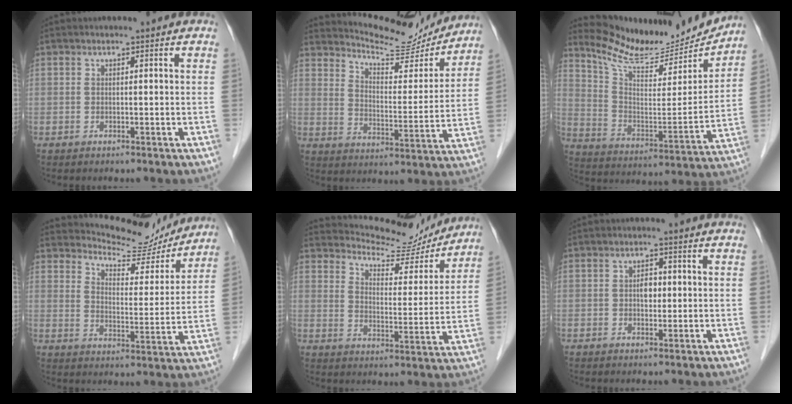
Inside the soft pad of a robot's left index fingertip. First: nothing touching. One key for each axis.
{"total": 15.0, "fx": 14.5, "fy": 2.5, "fz": 3.2, "tx": -0.051, "ty": -0.022, "tz": 0.201}
{"total": 19.1, "fx": 18.0, "fy": 3.2, "fz": 5.4, "tx": -0.099, "ty": -0.041, "tz": 0.276}
{"total": 13.4, "fx": 12.9, "fy": 2.7, "fz": 2.2, "tx": -0.034, "ty": -0.019, "tz": 0.176}
{"total": 14.5, "fx": 13.9, "fy": 2.7, "fz": 2.8, "tx": -0.043, "ty": -0.014, "tz": 0.189}
{"total": 2.3, "fx": 0.0, "fy": 1.5, "fz": 1.8, "tx": -0.029, "ty": 0.006, "tz": 0.000}